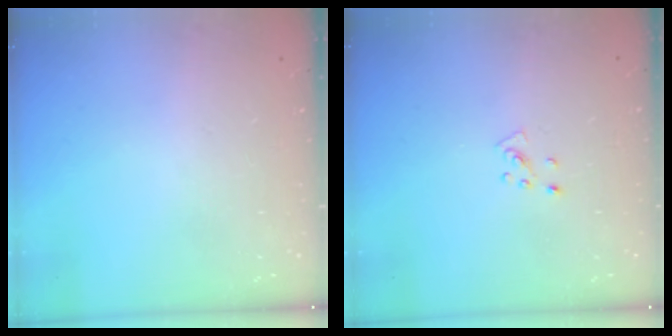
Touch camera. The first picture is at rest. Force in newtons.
{"total": 3.9, "press": 3.9, "slide": 0.4}